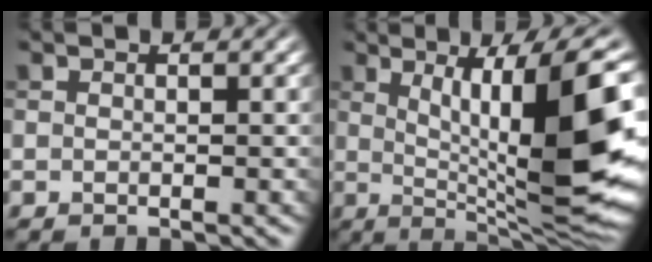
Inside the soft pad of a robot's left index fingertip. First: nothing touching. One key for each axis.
{"total": 14.4, "fx": 1.6, "fy": 3.5, "fz": 13.9, "tx": -0.195, "ty": -0.003, "tz": 0.031}